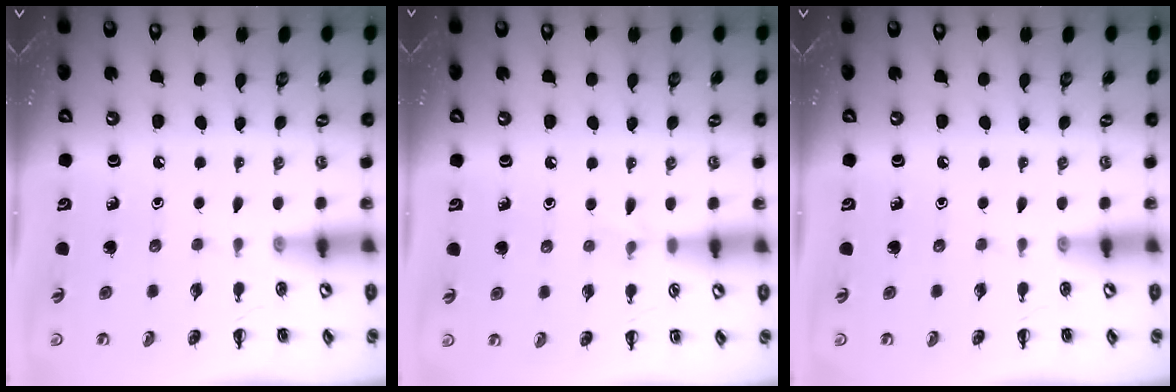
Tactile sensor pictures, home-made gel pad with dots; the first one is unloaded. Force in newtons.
{"total": 4.2, "press": 3.9, "slide": 1.6}
{"total": 0.0}